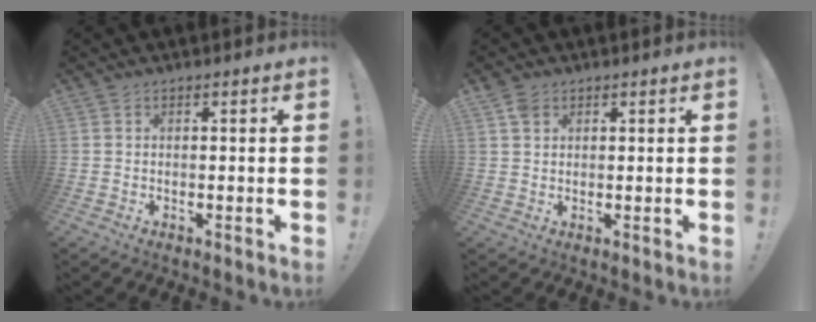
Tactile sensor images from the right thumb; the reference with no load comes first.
{"total": 3.1, "force": [1.8, 2.2, 1.3], "torque": [-0.018, 0.000, 0.034]}